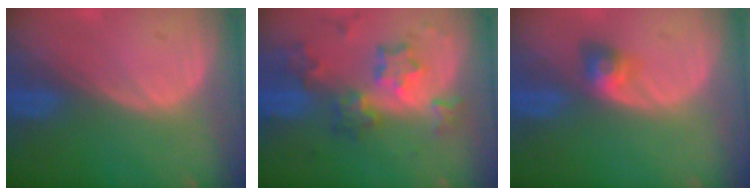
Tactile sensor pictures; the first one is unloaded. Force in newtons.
{"total": 8.5, "press": 7.5, "slide": 4.1}
{"total": 3.2, "press": 2.8, "slide": 1.5}